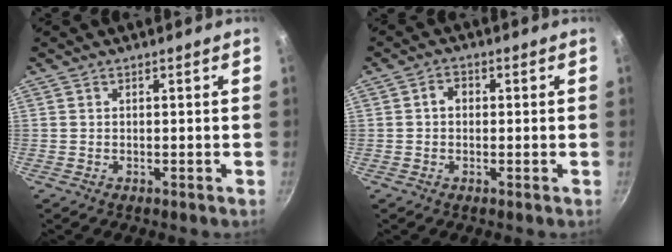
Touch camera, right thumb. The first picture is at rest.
{"total": 2.5, "force": [0.2, 1.9, 1.5], "torque": [-0.017, 0.008, 0.000]}